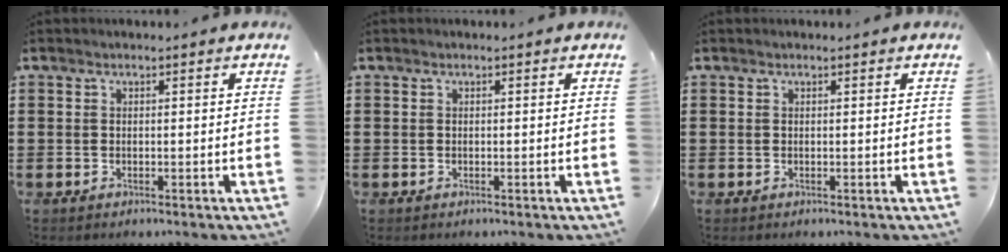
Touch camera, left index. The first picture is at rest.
{"total": 0.0}
{"total": 0.0}